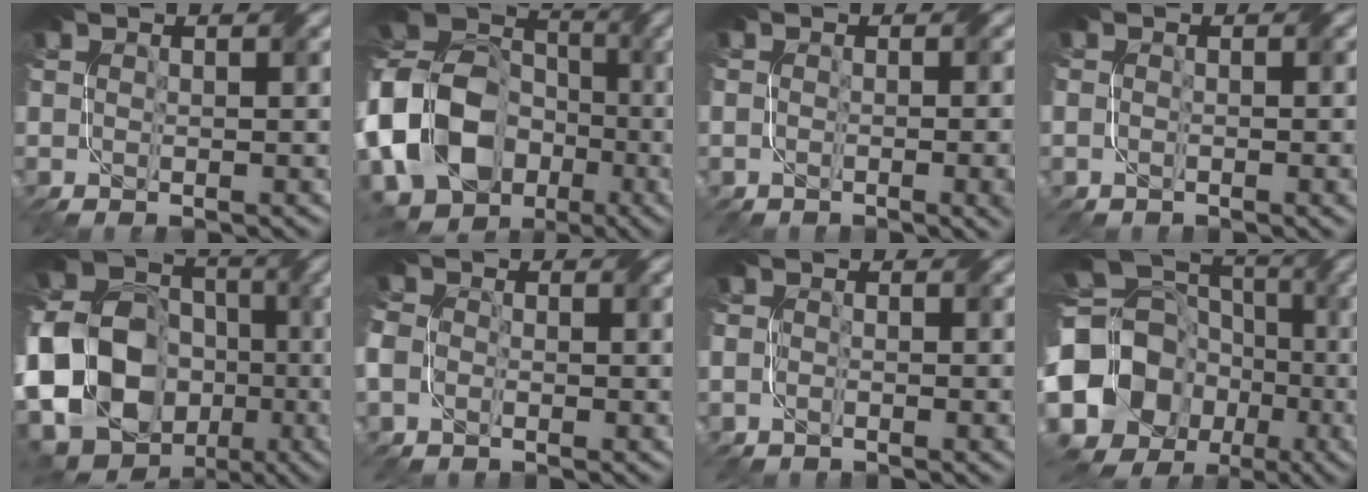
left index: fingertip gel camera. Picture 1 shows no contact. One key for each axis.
{"total": 15.5, "fx": -4.6, "fy": 12.7, "fz": 7.6, "tx": -0.175, "ty": -0.003, "tz": -0.094}
{"total": 5.1, "fx": -1.1, "fy": 2.6, "fz": 4.3, "tx": -0.011, "ty": 0.006, "tz": -0.009}
{"total": 2.5, "fx": -0.5, "fy": 1.5, "fz": 2.0, "tx": -0.011, "ty": 0.006, "tz": -0.006}
{"total": 26.5, "fx": -5.7, "fy": 24.3, "fz": 8.8, "tx": -0.199, "ty": -0.023, "tz": -0.135}
{"total": 3.0, "fx": -0.7, "fy": 2.7, "fz": 1.1, "tx": -0.019, "ty": 0.015, "tz": -0.021}
{"total": 2.2, "fx": -0.5, "fy": 1.6, "fz": 1.5, "tx": -0.009, "ty": 0.006, "tz": -0.015}
{"total": 16.8, "fx": -4.2, "fy": 14.9, "fz": 6.4, "tx": -0.126, "ty": -0.002, "tz": -0.105}